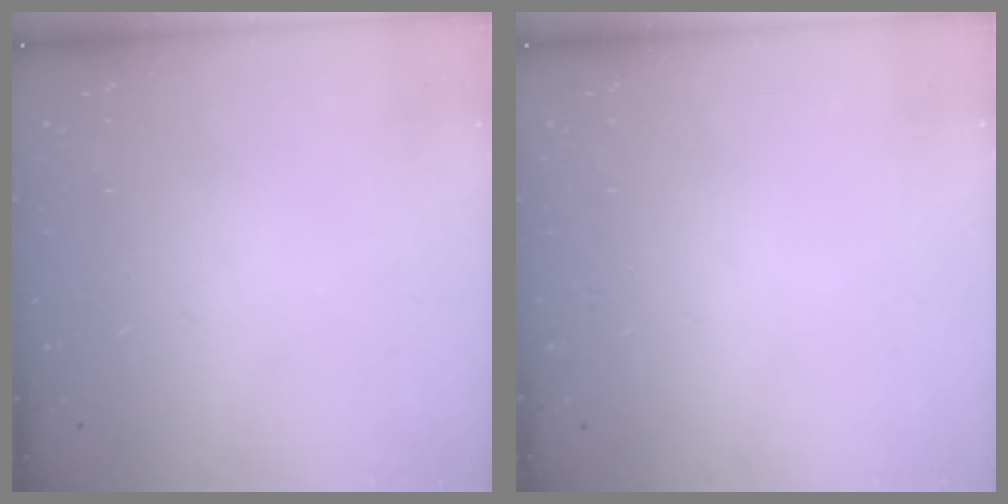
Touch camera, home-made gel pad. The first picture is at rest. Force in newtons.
{"total": 0.0}